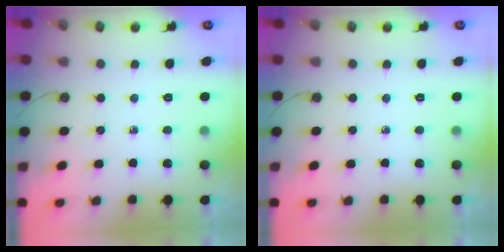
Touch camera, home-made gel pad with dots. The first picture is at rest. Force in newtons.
{"total": 0.0}